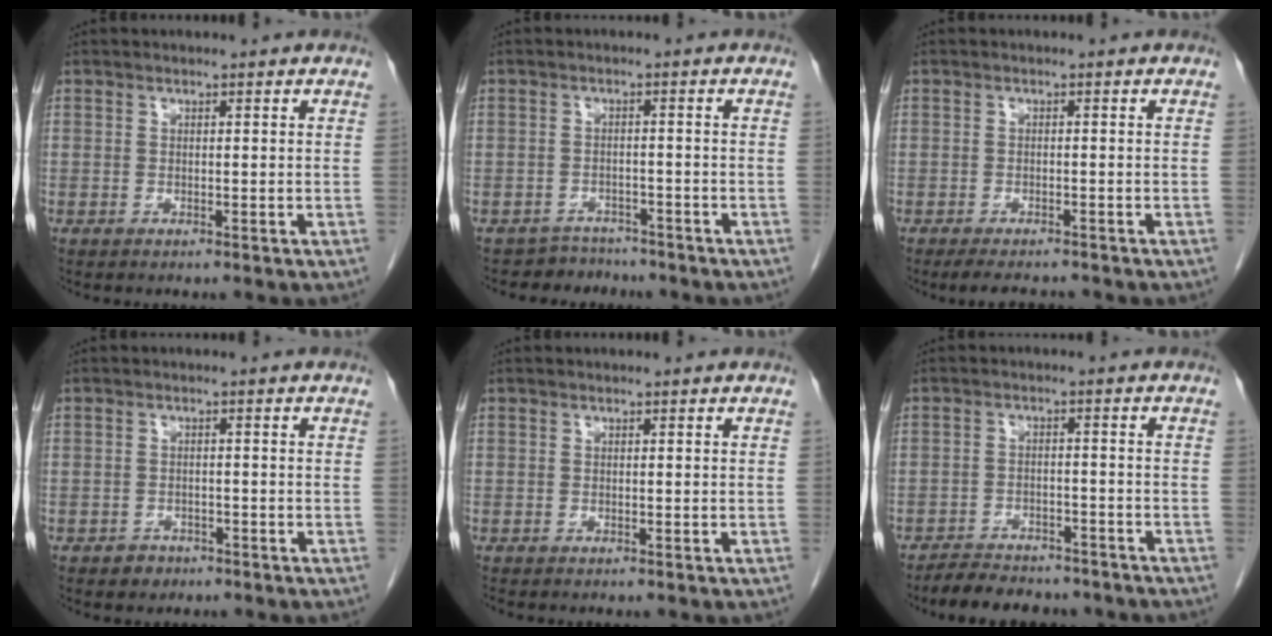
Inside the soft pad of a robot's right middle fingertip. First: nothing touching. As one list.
[{"total": 3.6, "force": [-3.1, 1.6, -1.0], "torque": [0.018, 0.006, -0.049]}, {"total": 5.0, "force": [-4.4, 1.3, 2.0], "torque": [-0.030, -0.009, -0.065]}, {"total": 1.9, "force": [-1.2, 1.4, 0.3], "torque": [-0.007, 0.006, -0.015]}, {"total": 0.0}, {"total": 9.9, "force": [-8.7, 3.3, 3.2], "torque": [-0.048, 0.005, -0.118]}]